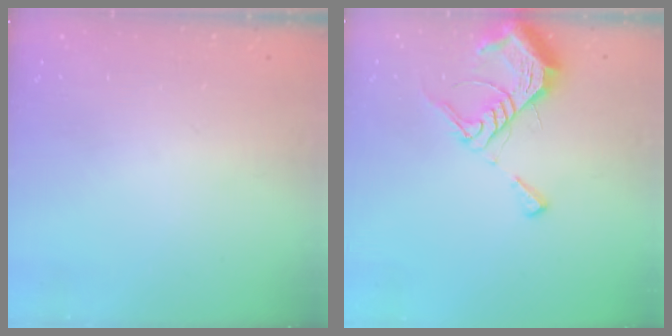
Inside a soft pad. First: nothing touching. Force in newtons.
{"total": 9.5, "press": 9.5, "slide": 1.0}